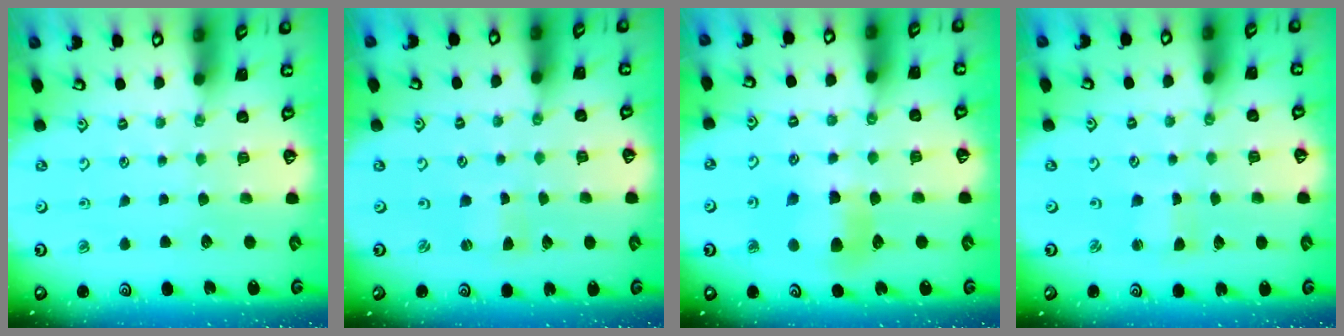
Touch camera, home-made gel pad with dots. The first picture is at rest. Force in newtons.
{"total": 0.0}
{"total": 6.6, "press": 6.6, "slide": 0.8}
{"total": 1.6, "press": 1.6, "slide": 0.3}